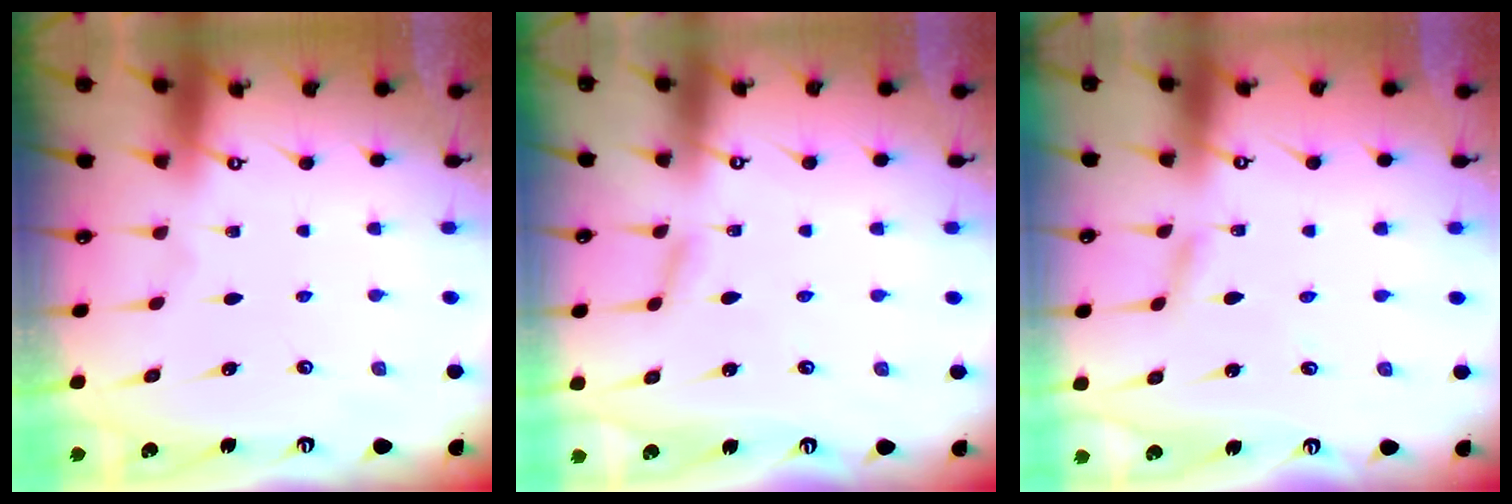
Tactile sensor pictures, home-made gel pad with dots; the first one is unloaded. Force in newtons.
{"total": 4.5, "press": 4.5, "slide": 0.3}
{"total": 2.5, "press": 2.5, "slide": 0.2}